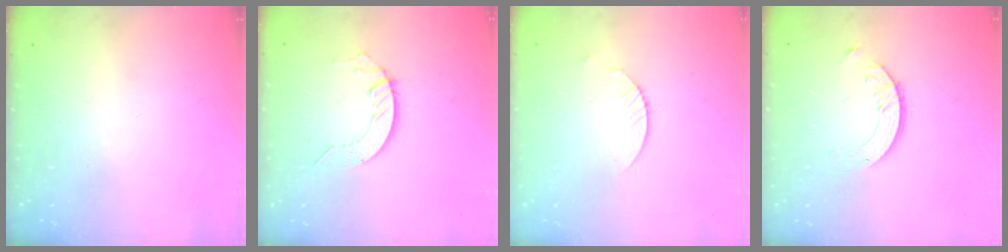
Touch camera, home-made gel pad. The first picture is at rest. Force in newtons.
{"total": 5.2, "press": 5.2, "slide": 0.3}
{"total": 1.8, "press": 1.8, "slide": 0.2}
{"total": 2.3, "press": 2.3, "slide": 0.2}